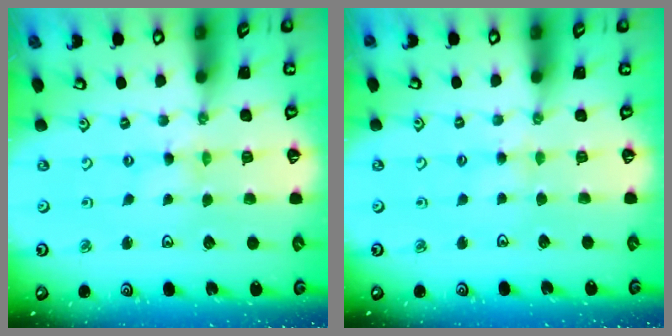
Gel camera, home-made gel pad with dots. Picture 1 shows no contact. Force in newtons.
{"total": 3.5, "press": 3.4, "slide": 0.6}